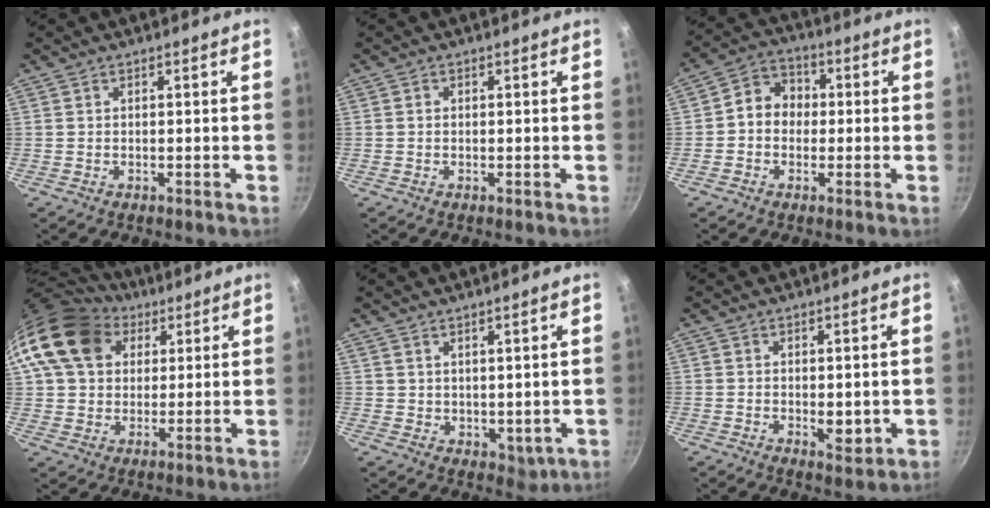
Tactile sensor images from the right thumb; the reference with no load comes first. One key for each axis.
{"total": 0.7, "fx": 0.0, "fy": 0.6, "fz": 0.3, "tx": -0.004, "ty": 0.004, "tz": 0.001}
{"total": 7.6, "fx": 0.0, "fy": 6.5, "fz": 3.9, "tx": -0.031, "ty": 0.020, "tz": -0.018}
{"total": 17.1, "fx": 6.8, "fy": 13.0, "fz": 8.8, "tx": -0.146, "ty": 0.008, "tz": 0.115}
{"total": 4.3, "fx": 2.7, "fy": 2.6, "fz": 2.1, "tx": -0.016, "ty": -0.017, "tz": 0.057}
{"total": 3.5, "fx": 0.0, "fy": 2.0, "fz": 2.9, "tx": -0.042, "ty": -0.014, "tz": 0.001}